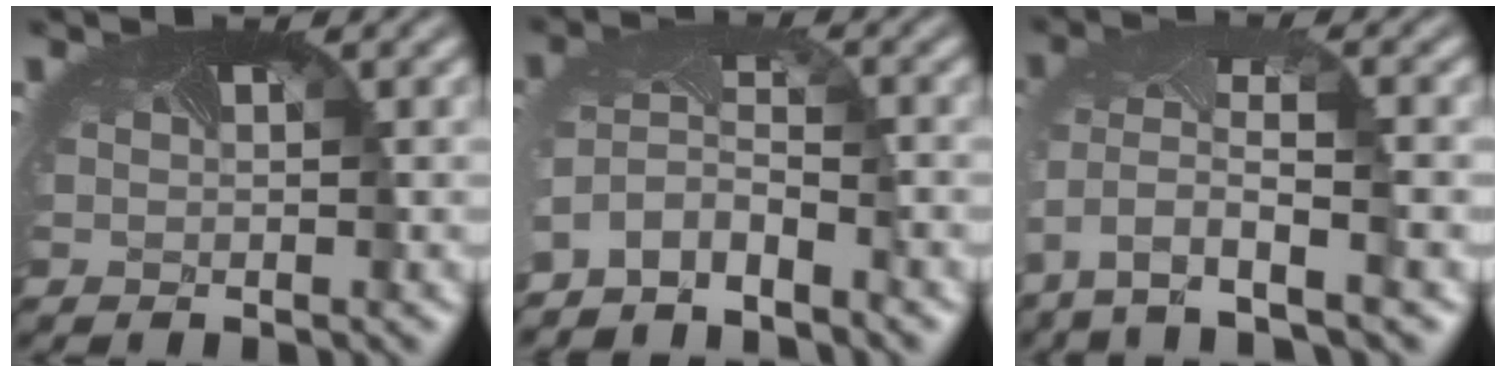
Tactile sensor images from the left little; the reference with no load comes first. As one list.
[{"total": 4.0, "force": [-3.3, 1.2, 1.8], "torque": [-0.047, -0.011, -0.070]}, {"total": 7.7, "force": [-3.5, 2.8, 6.3], "torque": [-0.153, -0.023, -0.058]}]